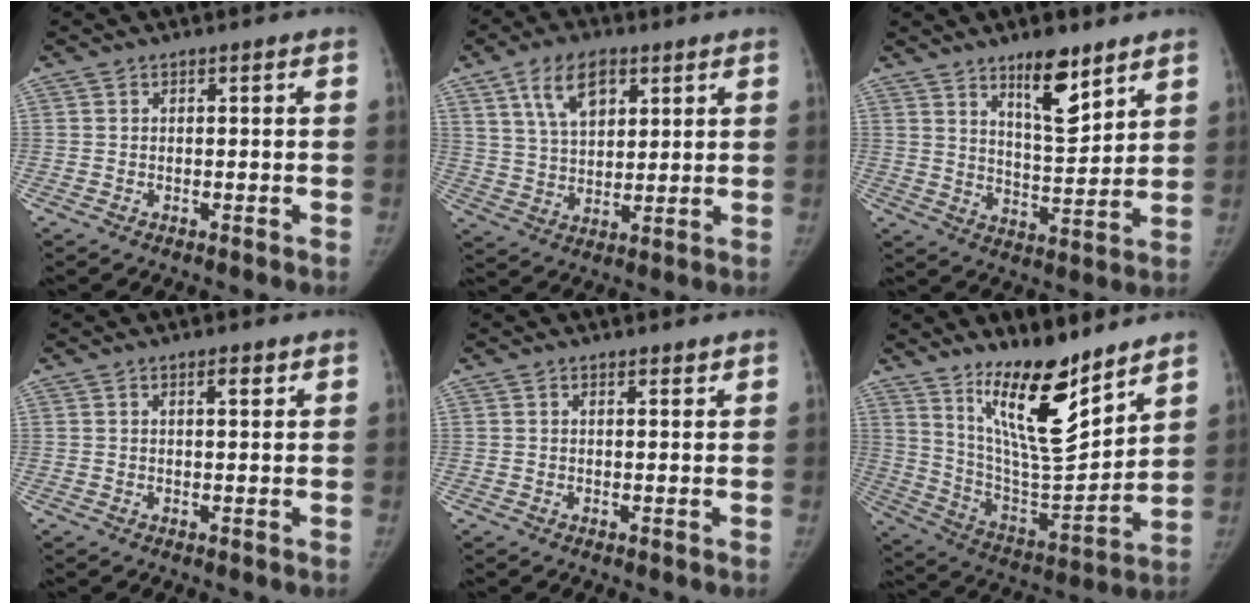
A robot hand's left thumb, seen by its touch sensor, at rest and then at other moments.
{"total": 10.8, "force": [5.3, 6.4, 6.9], "torque": [-0.097, -0.020, 0.099]}
{"total": 10.3, "force": [6.8, 3.5, 7.0], "torque": [-0.089, -0.051, 0.115]}
{"total": 1.7, "force": [0.9, 0.7, 1.3], "torque": [-0.010, -0.002, 0.013]}
{"total": 0.8, "force": [0.6, 0.3, 0.3], "torque": [0.004, -0.004, 0.007]}
{"total": 18.5, "force": [12.7, 5.1, 12.5], "torque": [-0.165, -0.099, 0.229]}